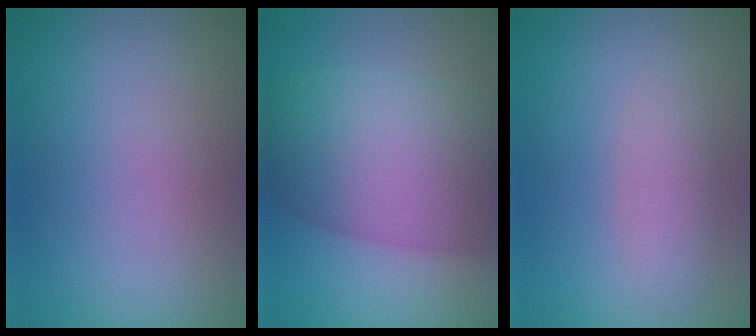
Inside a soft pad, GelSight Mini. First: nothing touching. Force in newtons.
{"total": 11.0, "press": 11.0, "slide": 0.6}
{"total": 2.1, "press": 2.1, "slide": 0.1}